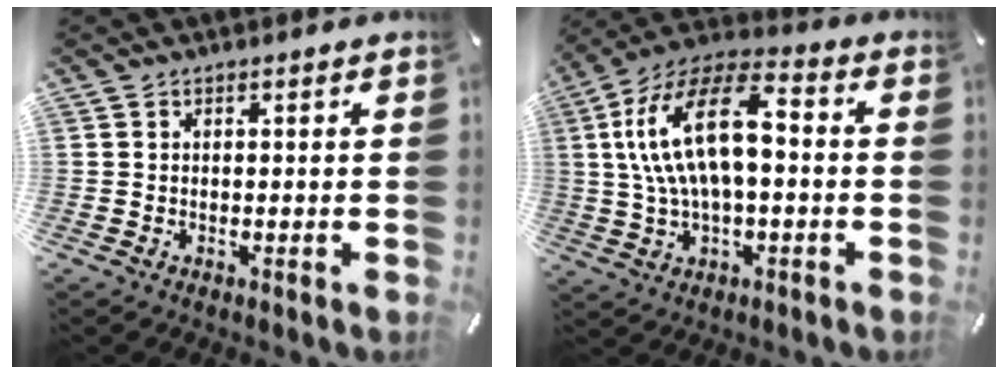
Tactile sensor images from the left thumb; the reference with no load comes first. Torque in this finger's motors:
{"motor_torque": [1.77, 3.24, 1.43, -0.21, 0.78]}